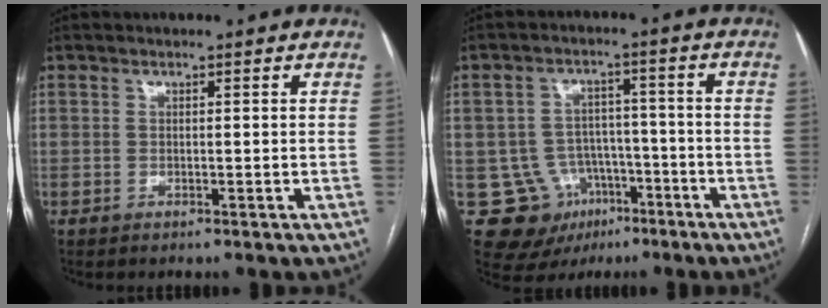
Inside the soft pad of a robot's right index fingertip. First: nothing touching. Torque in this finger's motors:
{"motor_torque": [-0.10, 0.00, -0.75, -0.21]}